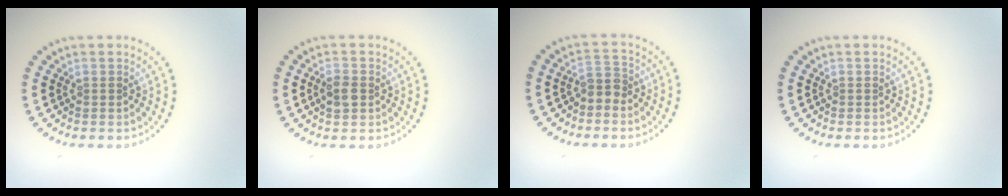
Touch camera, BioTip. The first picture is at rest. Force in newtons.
{"total": 1.8, "press": 1.8, "slide": 0.3}
{"total": 2.0, "press": 1.7, "slide": 1.0}
{"total": 0.0}